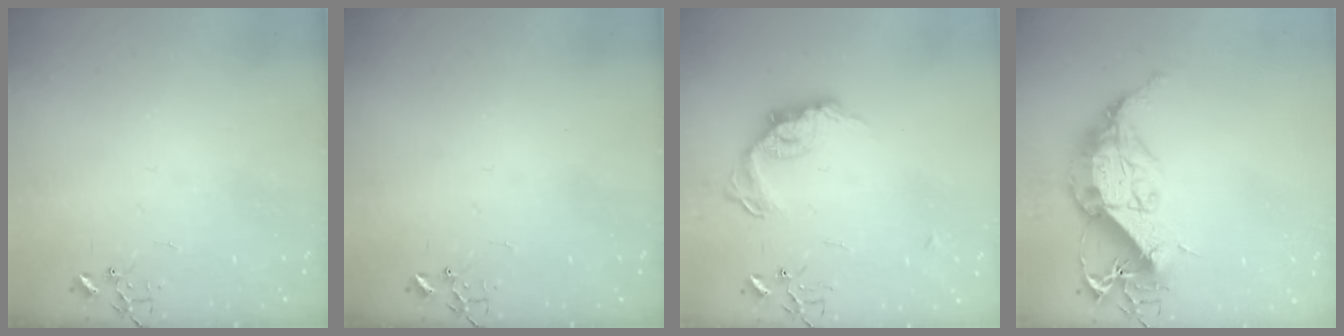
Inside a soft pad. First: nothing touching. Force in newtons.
{"total": 0.0}
{"total": 14.2, "press": 14.2, "slide": 0.6}
{"total": 15.7, "press": 15.6, "slide": 1.4}